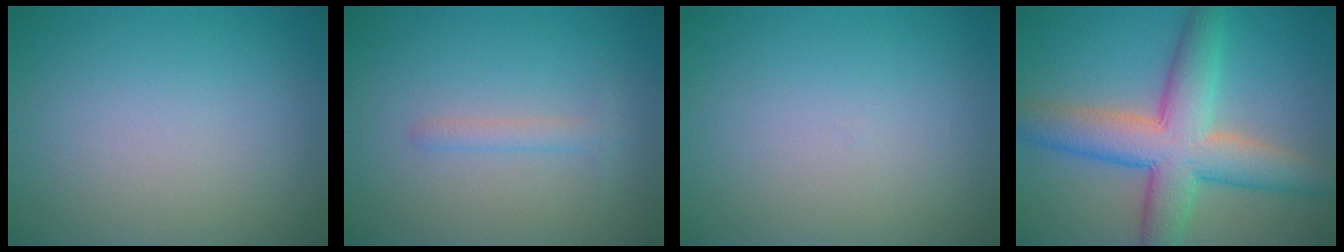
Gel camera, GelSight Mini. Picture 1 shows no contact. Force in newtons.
{"total": 1.2, "press": 1.2, "slide": 0.1}
{"total": 0.0}
{"total": 8.3, "press": 8.3, "slide": 0.2}